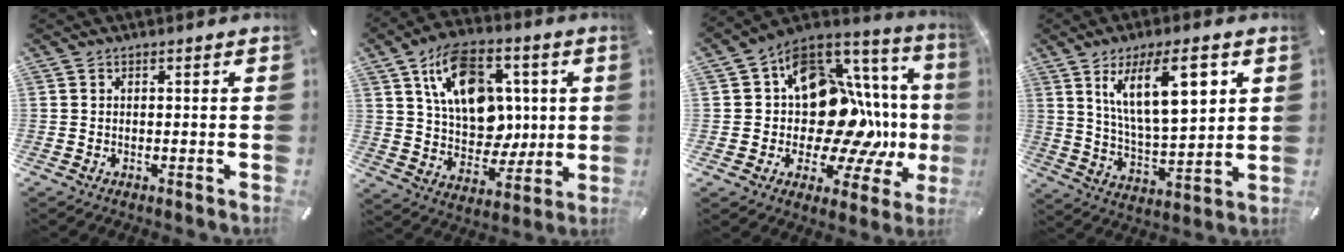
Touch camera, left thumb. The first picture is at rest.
{"total": 17.7, "force": [5.9, 12.8, 10.7], "torque": [-0.163, -0.008, 0.118]}
{"total": 20.0, "force": [1.1, 13.9, 14.3], "torque": [-0.208, -0.056, 0.040]}
{"total": 17.0, "force": [7.8, 7.2, 13.3], "torque": [-0.235, -0.017, 0.124]}